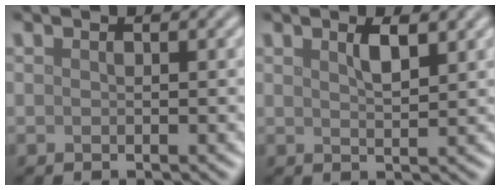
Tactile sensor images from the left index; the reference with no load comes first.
{"total": 2.0, "force": [1.2, 0.4, 1.5], "torque": [-0.025, 0.003, 0.021]}